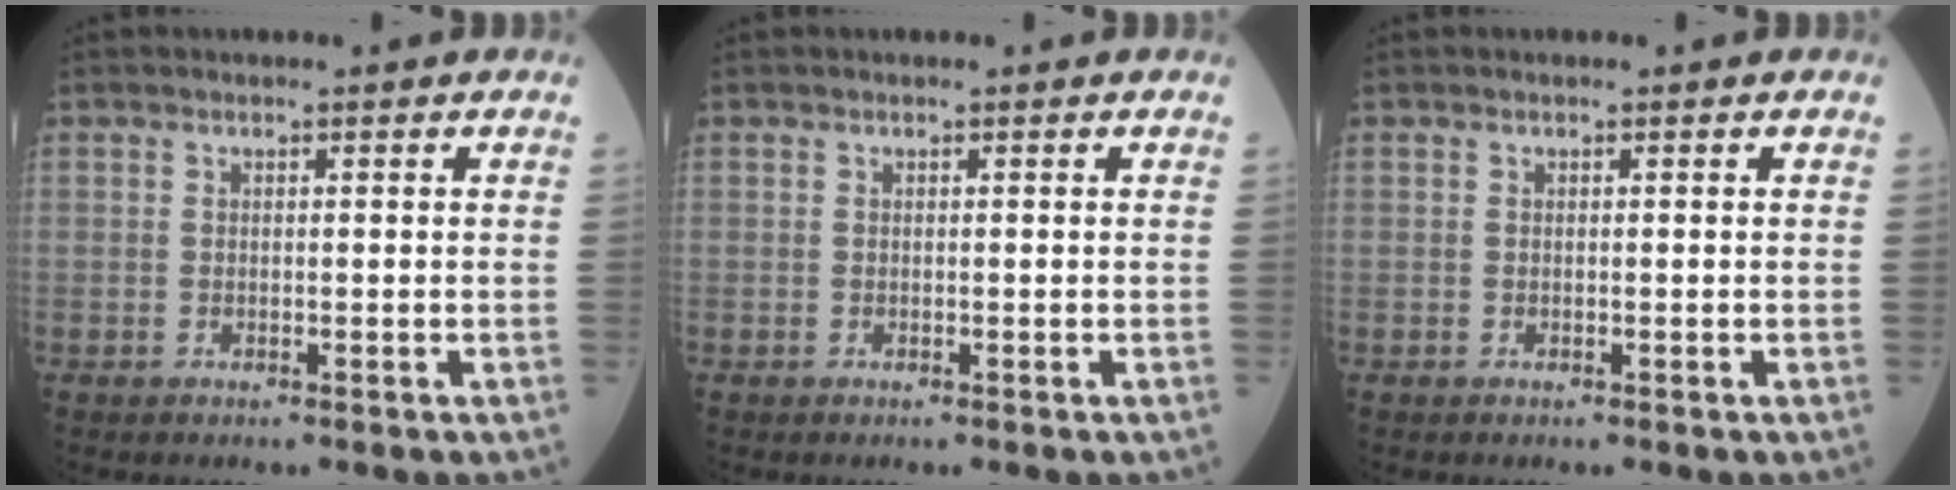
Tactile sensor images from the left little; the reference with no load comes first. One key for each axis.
{"total": 0.0}
{"total": 0.0}